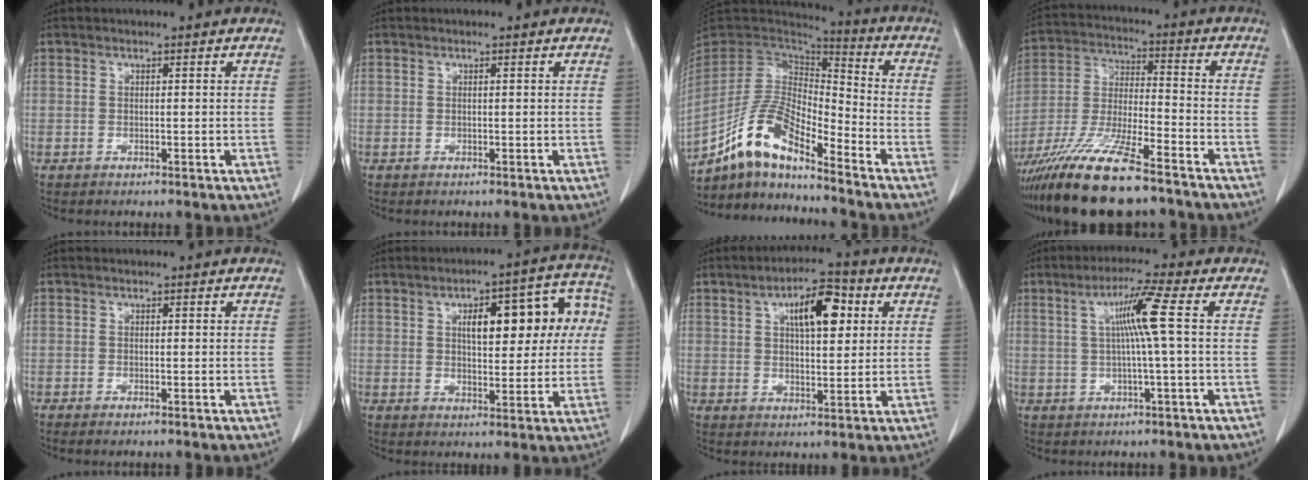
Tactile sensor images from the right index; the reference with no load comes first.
{"total": 0.0}
{"total": 13.2, "force": [-10.0, 2.9, 8.1], "torque": [-0.168, 0.015, -0.188]}
{"total": 18.6, "force": [-14.0, 2.5, 12.1], "torque": [-0.260, -0.040, -0.256]}
{"total": 0.9, "force": [-0.7, 0.0, 0.6], "torque": [-0.014, -0.002, -0.011]}
{"total": 13.1, "force": [2.8, 4.8, 11.9], "torque": [-0.148, 0.042, 0.039]}
{"total": 9.0, "force": [3.2, 3.1, 7.8], "torque": [-0.125, 0.016, 0.051]}
{"total": 6.7, "force": [1.2, -1.1, 6.6], "torque": [-0.120, 0.009, 0.024]}